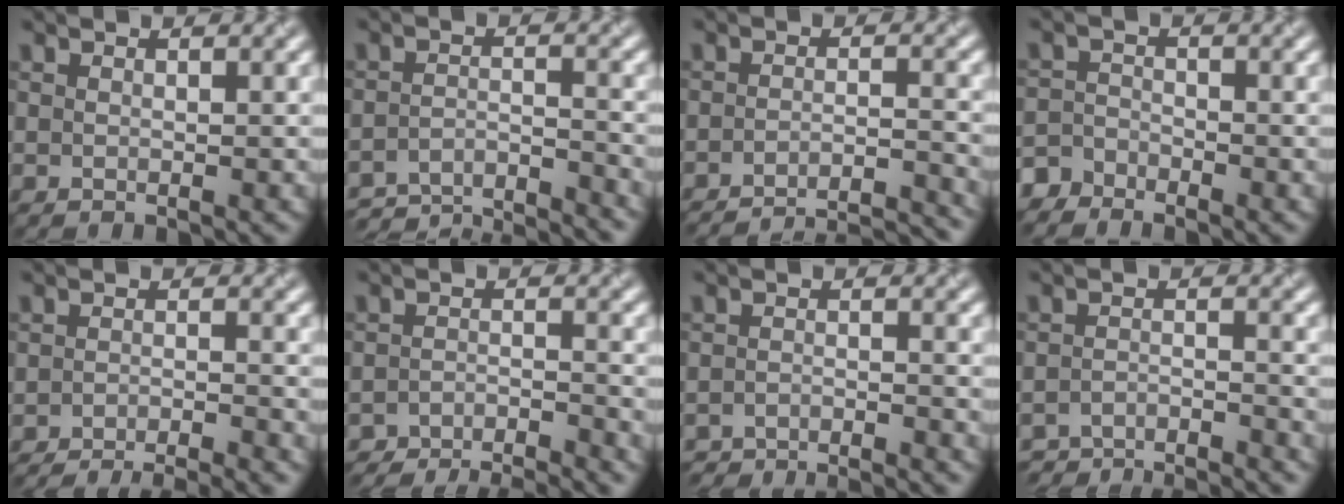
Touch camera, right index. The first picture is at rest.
{"total": 7.5, "force": [-7.0, 1.2, 2.3], "torque": [-0.039, -0.008, -0.118]}
{"total": 13.0, "force": [-12.2, 3.0, 3.4], "torque": [-0.015, 0.010, -0.137]}
{"total": 2.1, "force": [-2.0, 0.7, 0.0], "torque": [-0.003, 0.001, -0.050]}
{"total": 7.1, "force": [-6.6, 1.2, 2.4], "torque": [-0.027, -0.006, -0.091]}
{"total": 6.2, "force": [-6.0, 0.5, 1.4], "torque": [-0.021, -0.007, -0.101]}
{"total": 5.5, "force": [-5.5, 0.3, 0.6], "torque": [-0.009, -0.009, -0.082]}
{"total": 6.0, "force": [-5.9, 0.5, 0.9], "torque": [-0.017, -0.007, -0.098]}